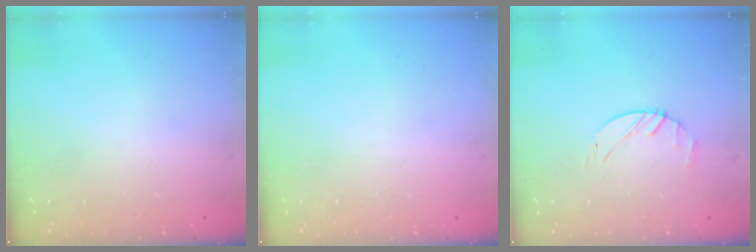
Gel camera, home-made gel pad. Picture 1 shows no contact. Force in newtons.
{"total": 0.0}
{"total": 1.9, "press": 1.9, "slide": 0.3}